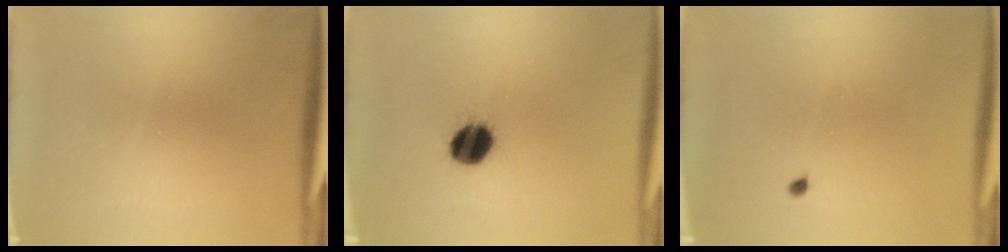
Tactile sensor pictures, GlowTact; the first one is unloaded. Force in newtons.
{"total": 8.2}
{"total": 0.5}